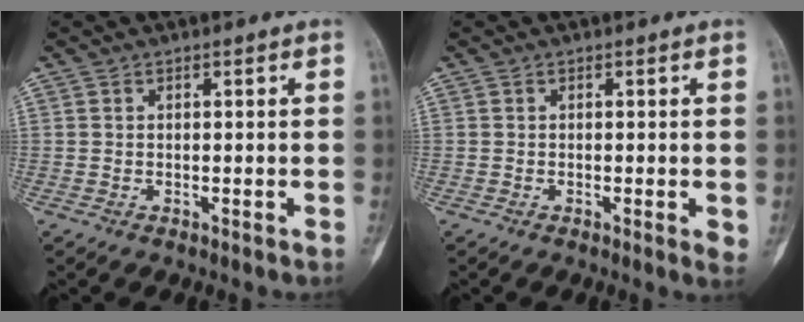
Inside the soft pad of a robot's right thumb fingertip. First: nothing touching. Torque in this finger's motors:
{"motor_torque": [-0.78, 0.06, -0.01, -0.08, 0.03]}